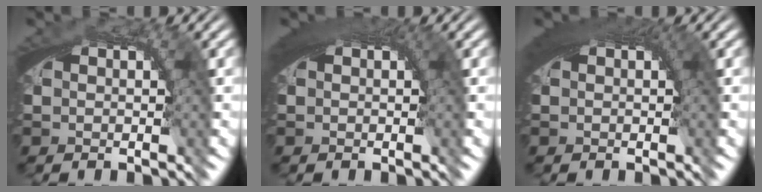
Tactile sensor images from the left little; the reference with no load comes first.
{"total": 2.9, "force": [0.7, 1.6, 2.3], "torque": [-0.038, -0.006, 0.012]}
{"total": 3.4, "force": [0.9, 1.7, 2.8], "torque": [-0.043, -0.005, 0.016]}